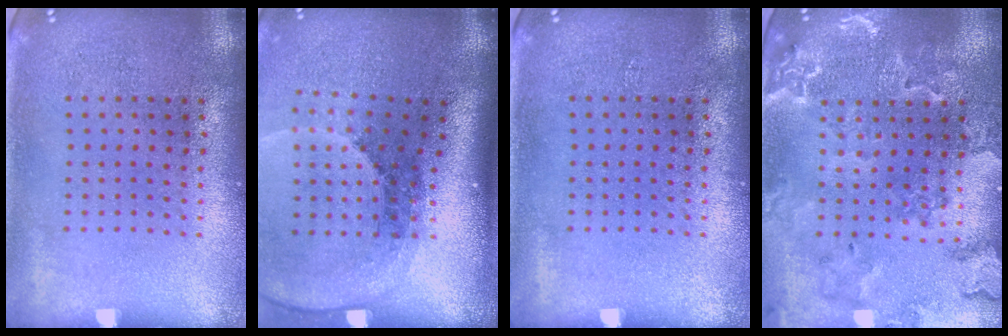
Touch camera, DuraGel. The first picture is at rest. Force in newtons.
{"total": 2.7, "press": 1.8, "slide": 2.0}
{"total": 0.0}
{"total": 1.9, "press": 1.9, "slide": 0.2}